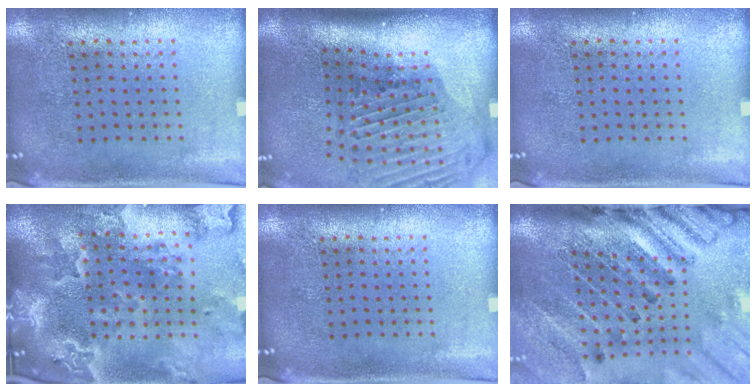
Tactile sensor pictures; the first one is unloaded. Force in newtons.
{"total": 3.0, "press": 2.2, "slide": 2.1}
{"total": 0.0}
{"total": 4.6, "press": 3.7, "slide": 2.7}
{"total": 0.0}
{"total": 4.5, "press": 3.3, "slide": 3.0}